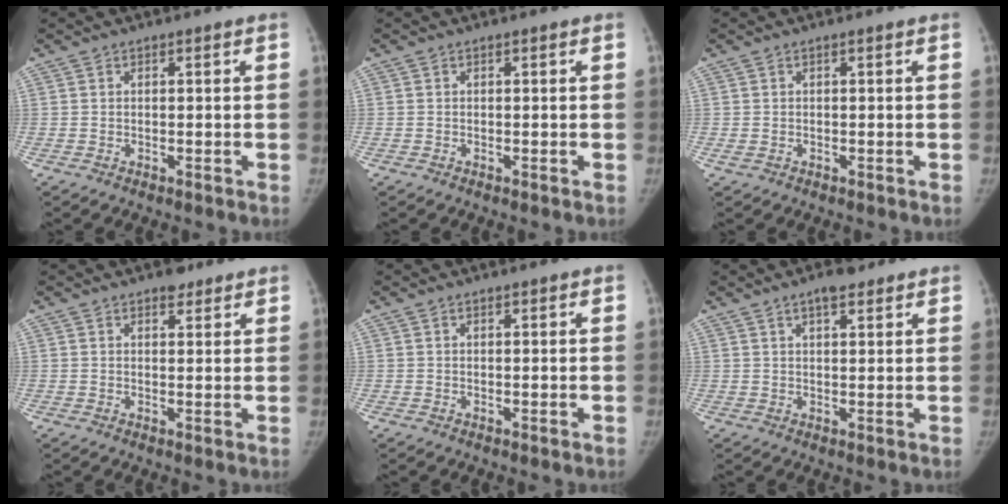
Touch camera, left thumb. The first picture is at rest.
{"total": 0.0}
{"total": 1.0, "force": [-0.1, 0.6, 0.8], "torque": [-0.022, 0.005, 0.003]}
{"total": 3.2, "force": [2.3, 1.7, 1.5], "torque": [-0.005, -0.012, 0.032]}
{"total": 0.6, "force": [0.5, 0.2, 0.3], "torque": [-0.003, -0.003, 0.007]}
{"total": 4.9, "force": [3.2, 1.8, 3.1], "torque": [-0.038, -0.013, 0.047]}